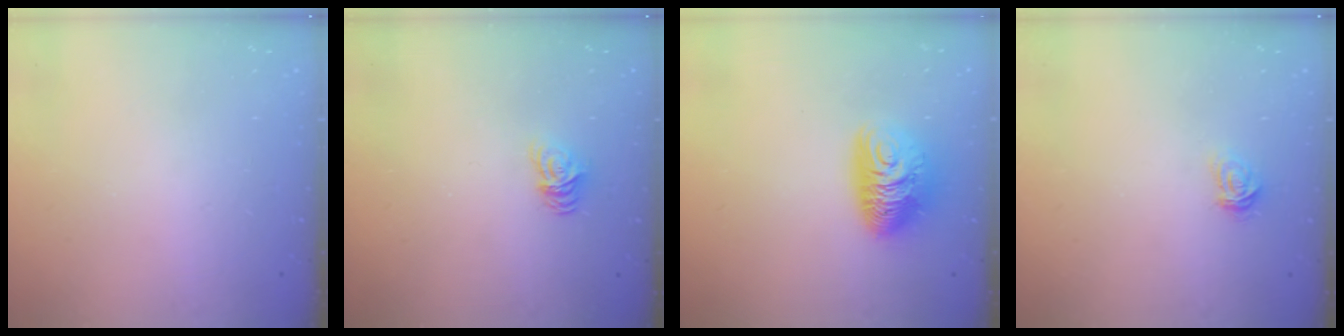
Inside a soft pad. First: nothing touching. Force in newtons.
{"total": 6.2, "press": 6.2, "slide": 0.7}
{"total": 11.0, "press": 11.0, "slide": 0.7}
{"total": 3.3, "press": 3.2, "slide": 0.3}